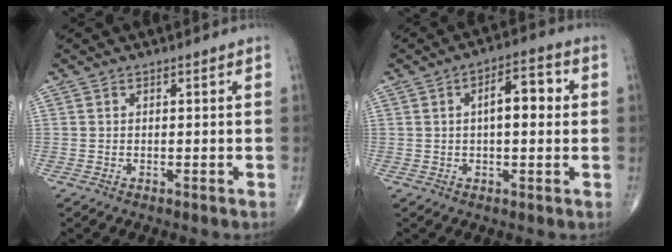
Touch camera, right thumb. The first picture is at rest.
{"total": 7.9, "force": [1.2, 3.4, 7.0], "torque": [-0.094, 0.018, 0.012]}